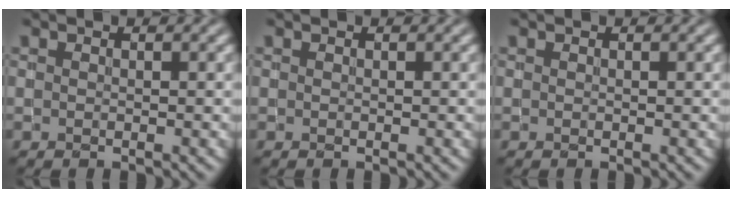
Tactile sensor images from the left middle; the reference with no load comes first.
{"total": 0.0}
{"total": 0.0}